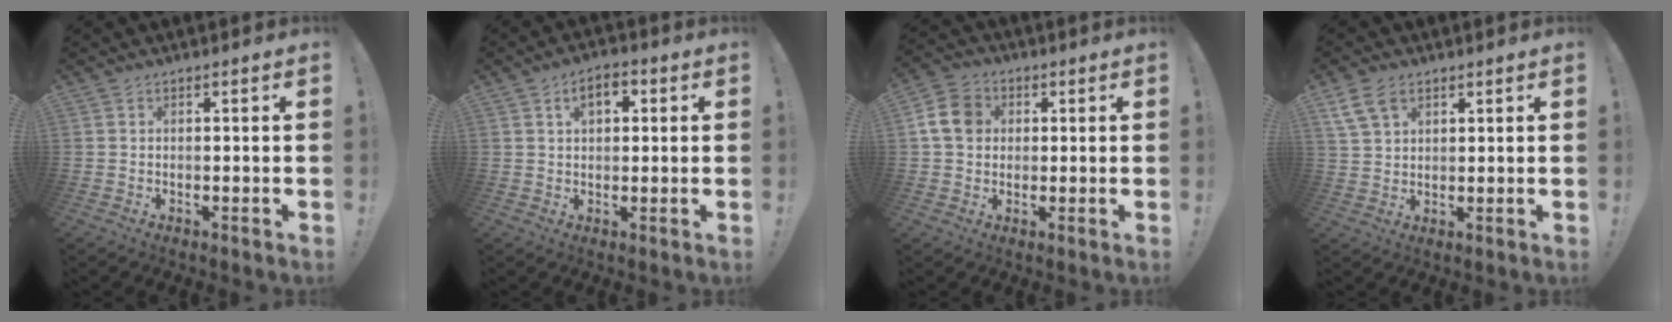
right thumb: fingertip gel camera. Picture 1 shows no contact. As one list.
[{"total": 5.3, "force": [1.8, 3.3, 3.8], "torque": [-0.046, 0.000, 0.027]}, {"total": 9.8, "force": [1.8, 8.2, 5.0], "torque": [-0.086, 0.005, 0.037]}, {"total": 8.8, "force": [4.8, 5.5, 4.9], "torque": [-0.097, -0.010, 0.096]}]